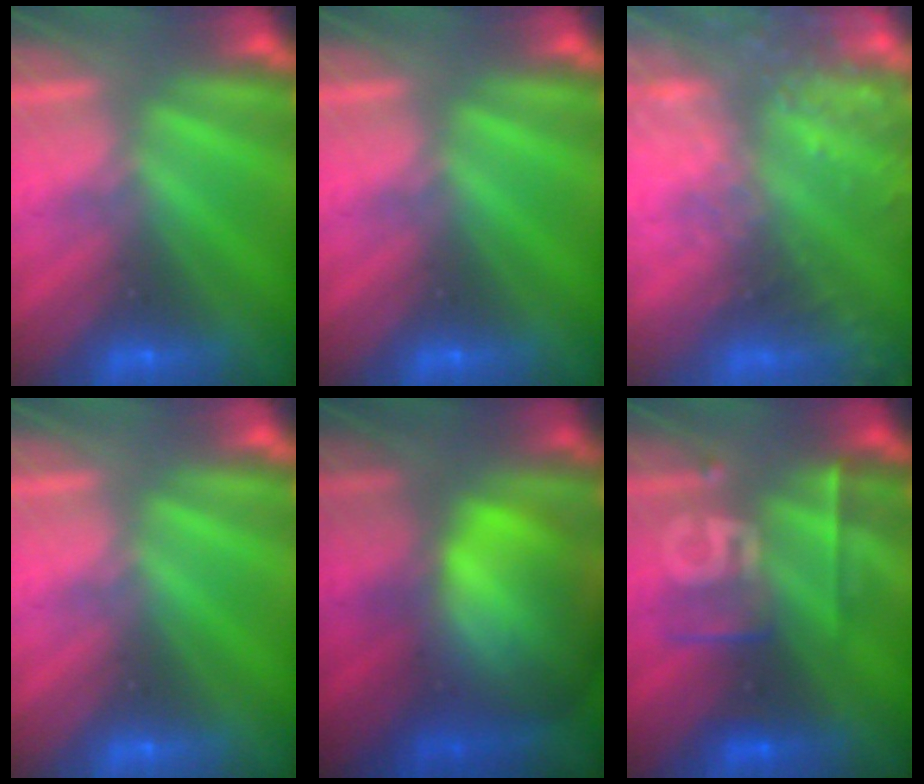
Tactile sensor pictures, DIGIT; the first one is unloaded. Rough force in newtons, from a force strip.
{"total": 0.0}
{"total": 8.2}
{"total": 0.0}
{"total": 9.6}
{"total": 2.4}